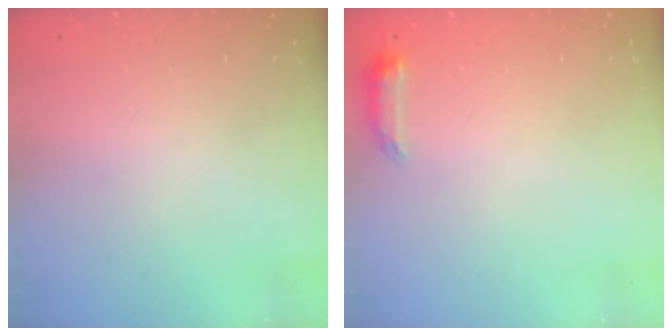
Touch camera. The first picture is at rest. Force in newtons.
{"total": 6.5, "press": 6.4, "slide": 1.0}